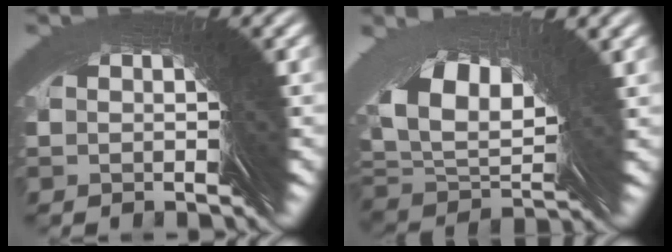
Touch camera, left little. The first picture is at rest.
{"total": 4.9, "force": [2.2, 2.2, 3.8], "torque": [-0.071, 0.015, 0.030]}